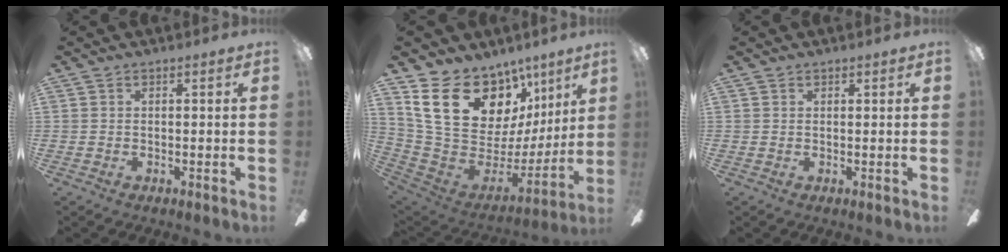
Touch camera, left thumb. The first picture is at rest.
{"total": 23.7, "force": [13.3, 14.5, 13.2], "torque": [-0.237, -0.079, 0.263]}
{"total": 0.9, "force": [0.7, 0.5, 0.0], "torque": [0.000, 0.003, 0.013]}